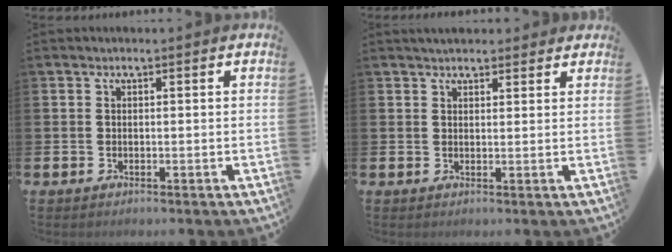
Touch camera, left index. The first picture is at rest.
{"total": 2.7, "force": [2.6, 0.9, 0.2], "torque": [0.002, -0.007, 0.045]}